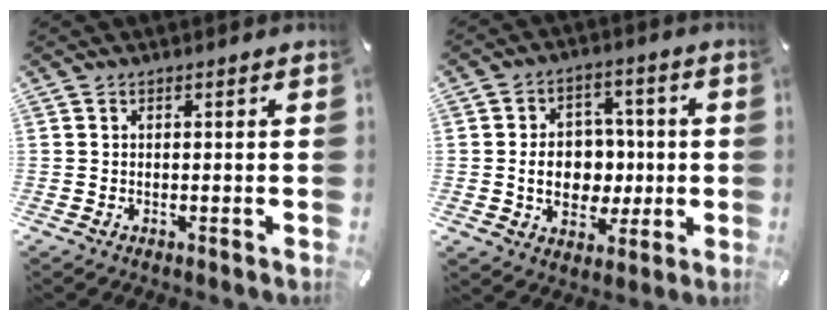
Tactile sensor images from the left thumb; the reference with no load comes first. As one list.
[{"total": 10.9, "force": [-0.8, 9.0, 6.0], "torque": [-0.090, 0.011, -0.009]}]